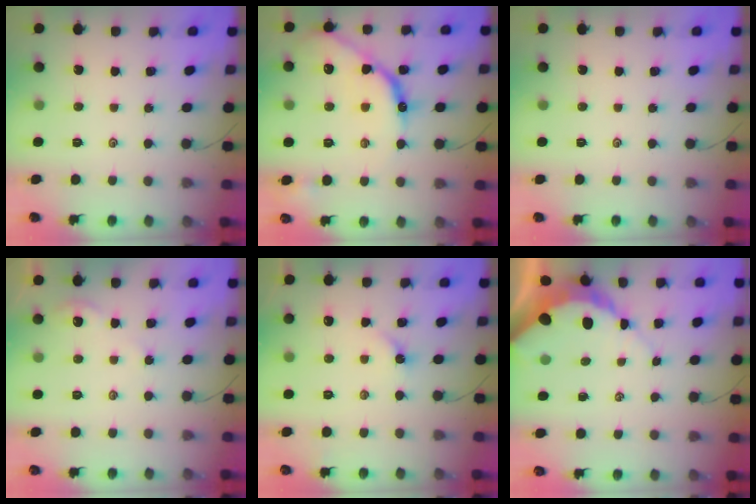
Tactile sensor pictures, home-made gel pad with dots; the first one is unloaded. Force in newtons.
{"total": 13.3, "press": 13.3, "slide": 1.0}
{"total": 0.0}
{"total": 1.6, "press": 1.5, "slide": 0.3}
{"total": 2.6, "press": 2.6, "slide": 0.4}
{"total": 7.8, "press": 7.7, "slide": 0.7}